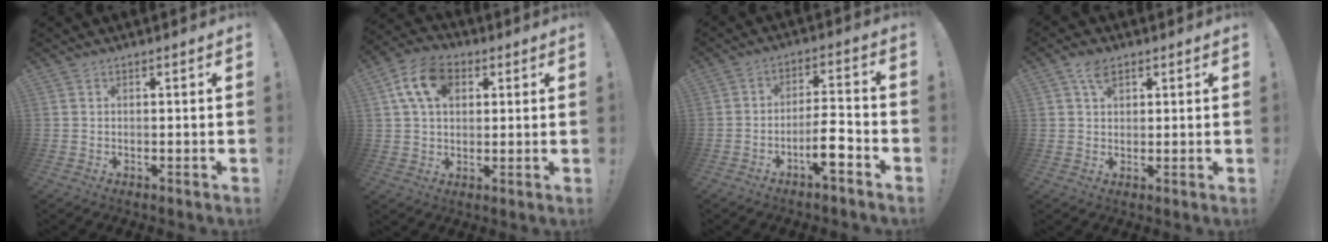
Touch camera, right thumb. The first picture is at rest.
{"total": 12.3, "force": [4.5, 8.3, 7.8], "torque": [-0.142, 0.004, 0.088]}
{"total": 8.7, "force": [-4.4, 2.3, 7.2], "torque": [-0.115, 0.021, -0.075]}
{"total": 5.4, "force": [2.5, 3.5, 3.3], "torque": [-0.064, 0.004, 0.048]}